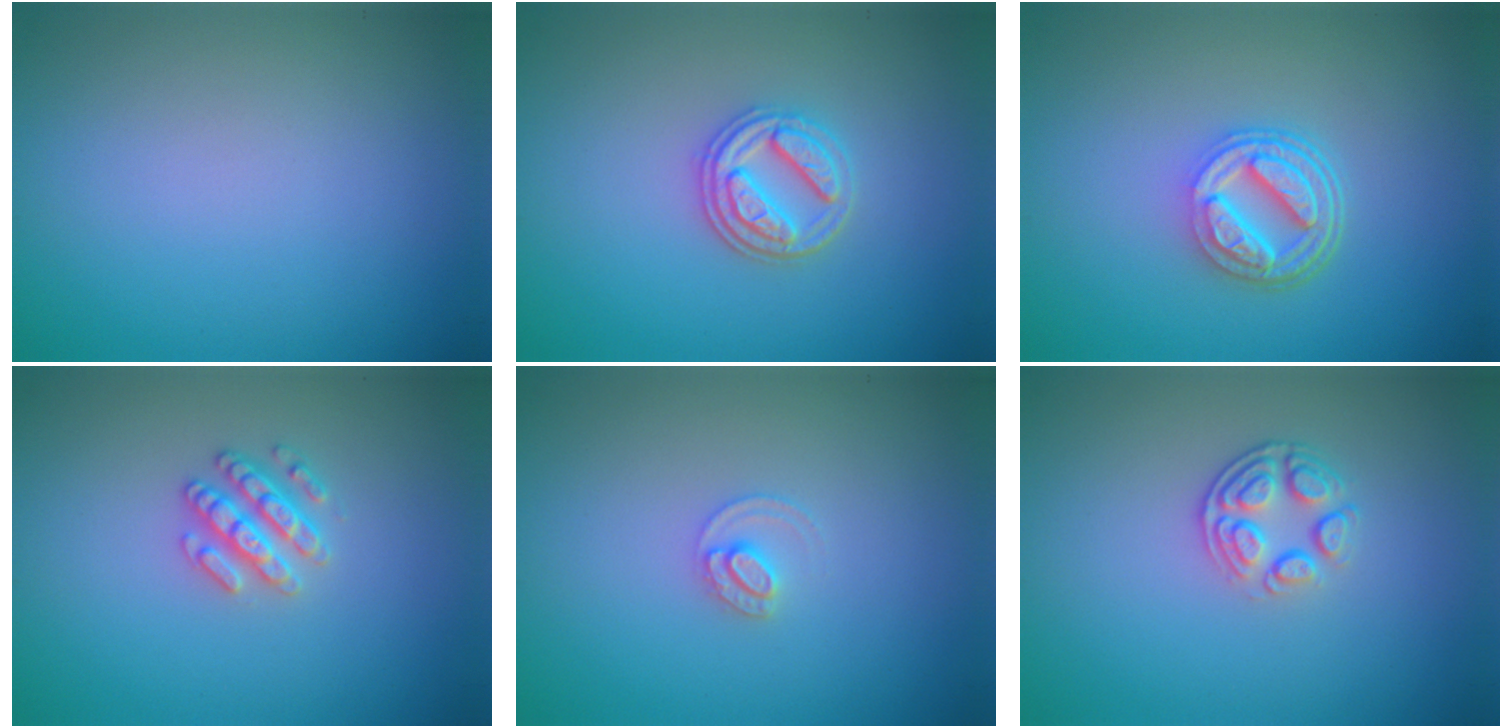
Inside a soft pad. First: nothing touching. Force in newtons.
{"total": 3.3, "press": 3.0, "slide": 1.3}
{"total": 5.1, "press": 3.6, "slide": 3.5}
{"total": 2.6, "press": 2.5, "slide": 0.4}
{"total": 1.5, "press": 1.5, "slide": 0.2}
{"total": 3.0, "press": 2.3, "slide": 1.9}